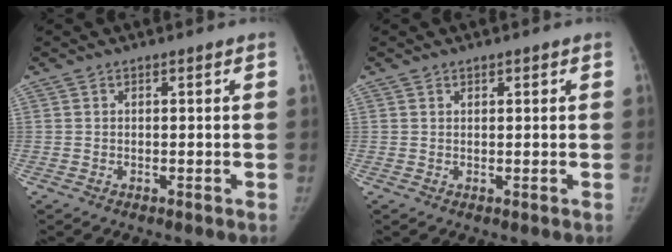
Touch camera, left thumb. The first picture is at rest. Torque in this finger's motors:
{"motor_torque": [-0.38, -0.32, -0.17, 0.23, -0.05]}